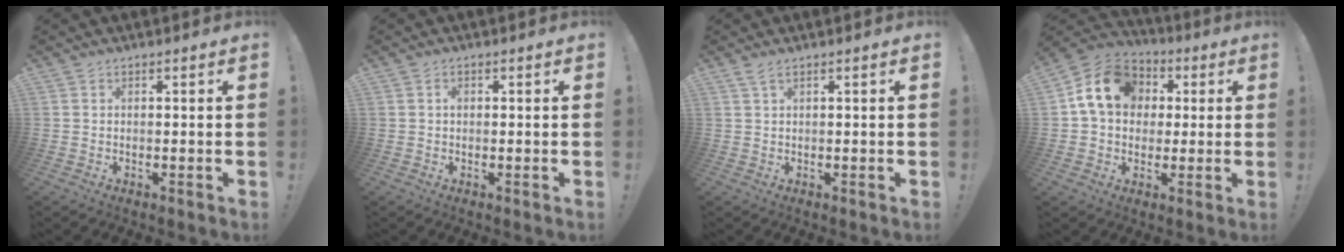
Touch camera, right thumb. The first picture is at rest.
{"total": 0.8, "force": [-0.1, 0.7, 0.4], "torque": [-0.009, 0.006, -0.002]}
{"total": 2.0, "force": [1.3, 0.5, 1.5], "torque": [-0.033, 0.001, 0.025]}
{"total": 14.3, "force": [3.5, 11.6, 7.6], "torque": [-0.110, 0.003, 0.073]}